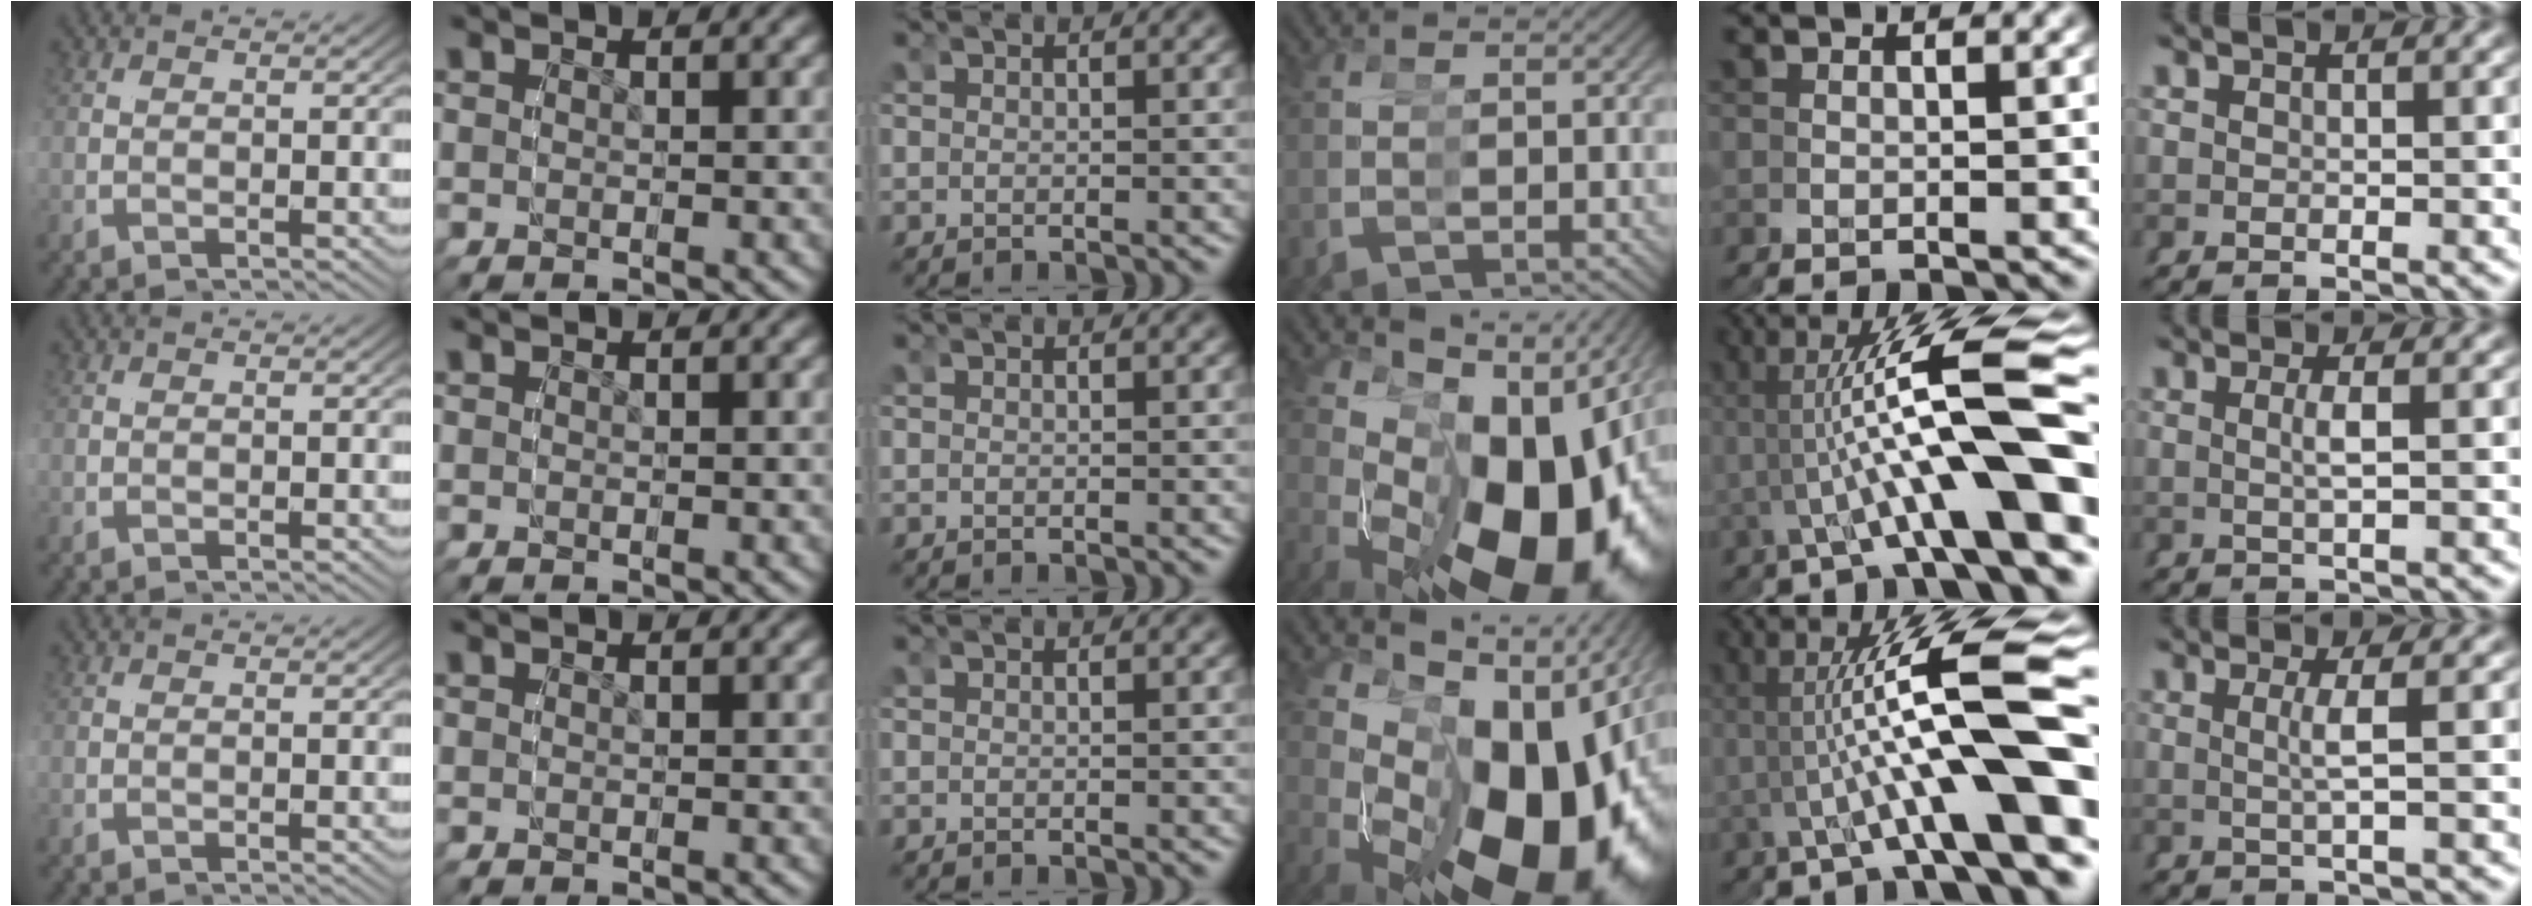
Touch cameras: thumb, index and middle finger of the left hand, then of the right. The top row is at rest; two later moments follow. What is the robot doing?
{"motion": "grasp_and_lifting", "object": "legos"}